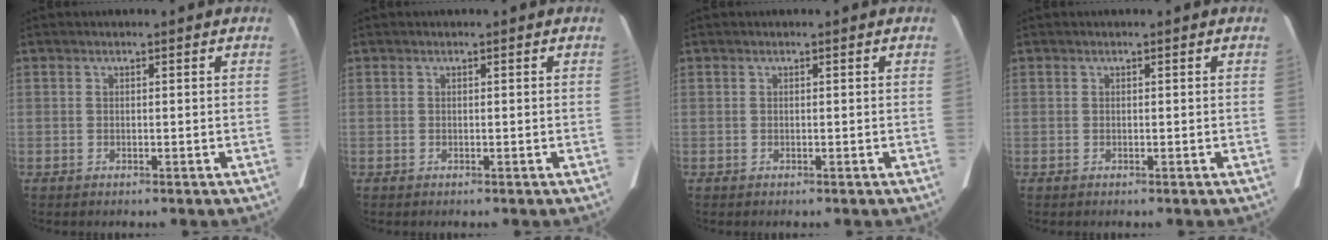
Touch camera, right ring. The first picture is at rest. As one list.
[{"total": 0.0}, {"total": 0.0}, {"total": 0.0}]